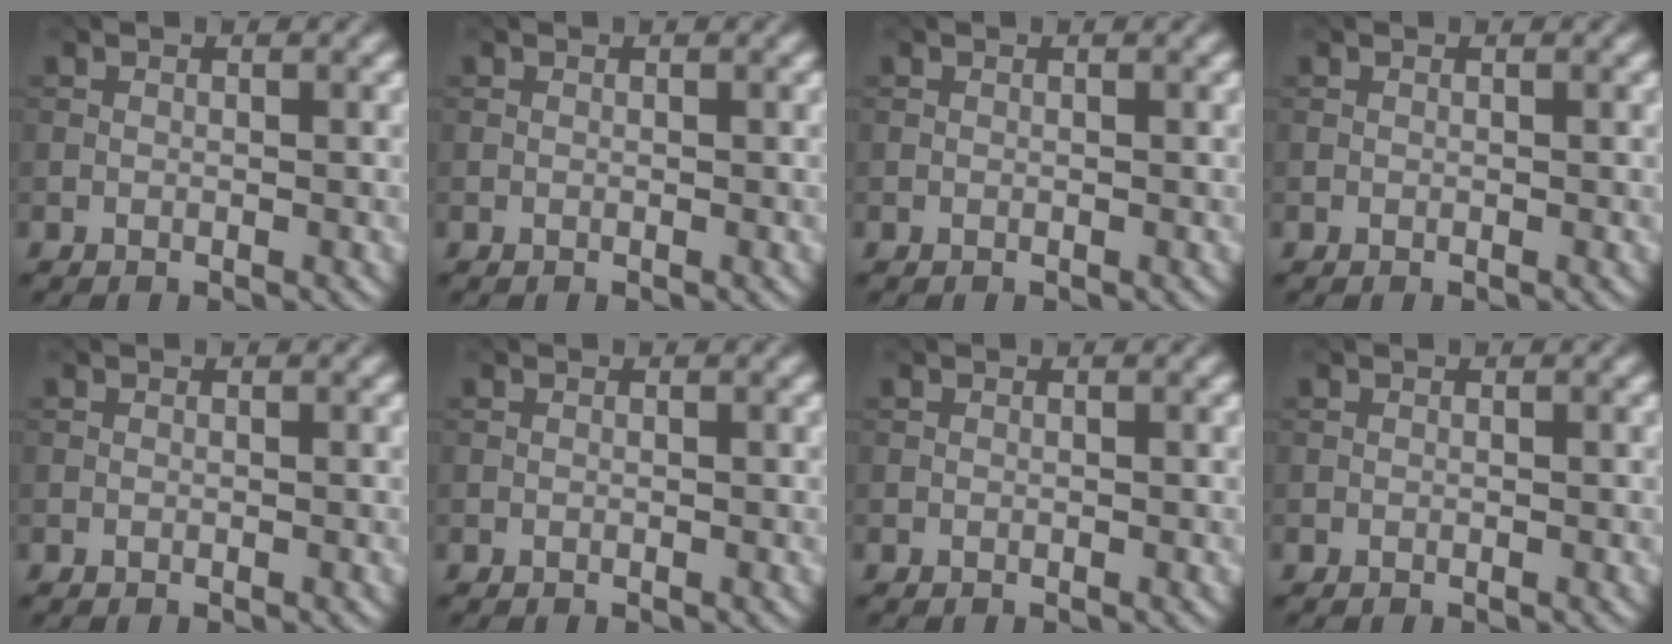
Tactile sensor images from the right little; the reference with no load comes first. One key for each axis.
{"total": 0.0}
{"total": 0.0}
{"total": 0.0}
{"total": 0.0}
{"total": 0.0}
{"total": 0.0}
{"total": 0.0}